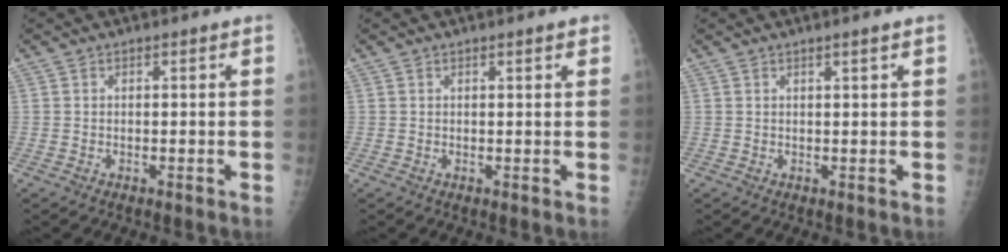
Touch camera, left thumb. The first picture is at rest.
{"total": 1.3, "force": [0.8, 0.1, 1.0], "torque": [-0.012, -0.002, 0.009]}
{"total": 1.0, "force": [0.6, -0.2, 0.8], "torque": [-0.014, -0.003, 0.012]}